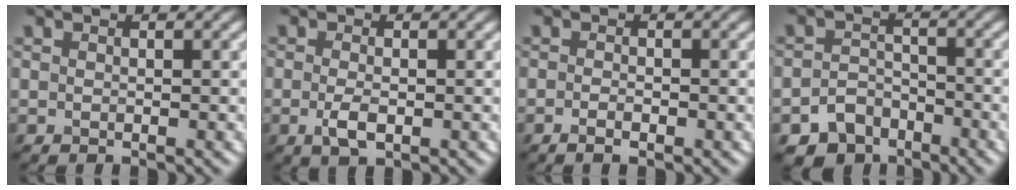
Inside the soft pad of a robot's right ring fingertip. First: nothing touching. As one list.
[{"total": 2.3, "force": [-0.6, 1.2, 1.8], "torque": [-0.040, -0.005, -0.011]}, {"total": 1.1, "force": [-0.6, 0.3, 0.9], "torque": [-0.017, -0.003, -0.011]}, {"total": 4.5, "force": [-3.2, 2.9, 1.3], "torque": [-0.019, -0.006, -0.053]}]